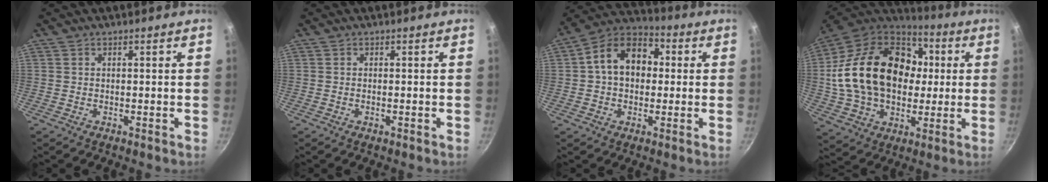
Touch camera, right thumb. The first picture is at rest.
{"total": 0.7, "force": [-0.2, 0.2, 0.6], "torque": [-0.011, 0.002, -0.004]}
{"total": 13.0, "force": [1.4, 9.6, 8.8], "torque": [-0.105, 0.031, 0.001]}
{"total": 28.3, "force": [2.7, 20.2, 19.7], "torque": [-0.333, 0.031, 0.052]}